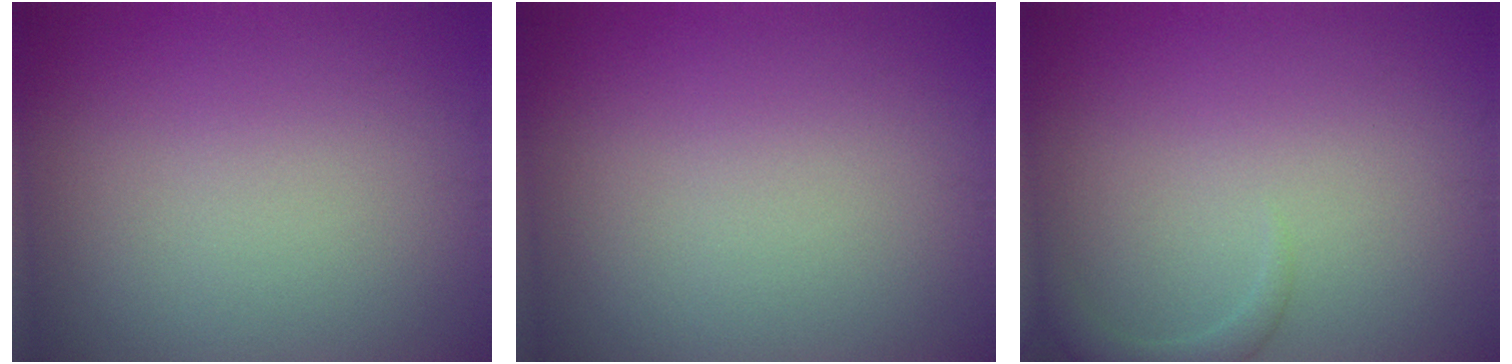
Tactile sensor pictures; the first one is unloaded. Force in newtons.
{"total": 0.0}
{"total": 1.5, "press": 1.5, "slide": 0.1}